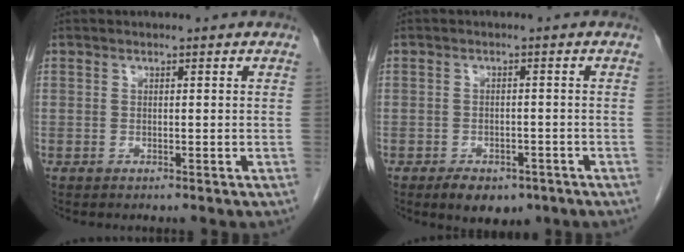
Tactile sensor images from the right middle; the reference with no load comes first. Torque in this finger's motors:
{"motor_torque": [0.77, -0.50, 0.07, 0.03]}